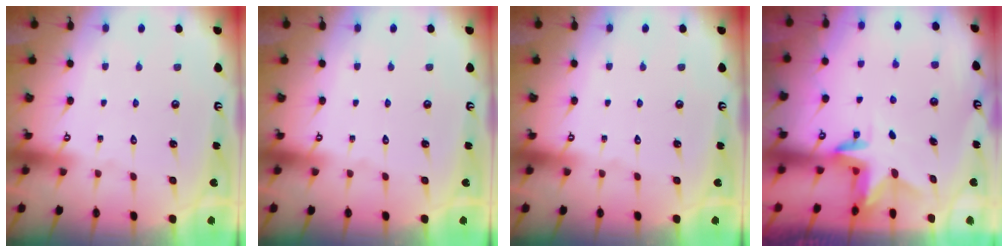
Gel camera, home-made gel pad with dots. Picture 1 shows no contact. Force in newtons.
{"total": 0.0}
{"total": 0.0}
{"total": 3.0, "press": 3.0, "slide": 0.2}